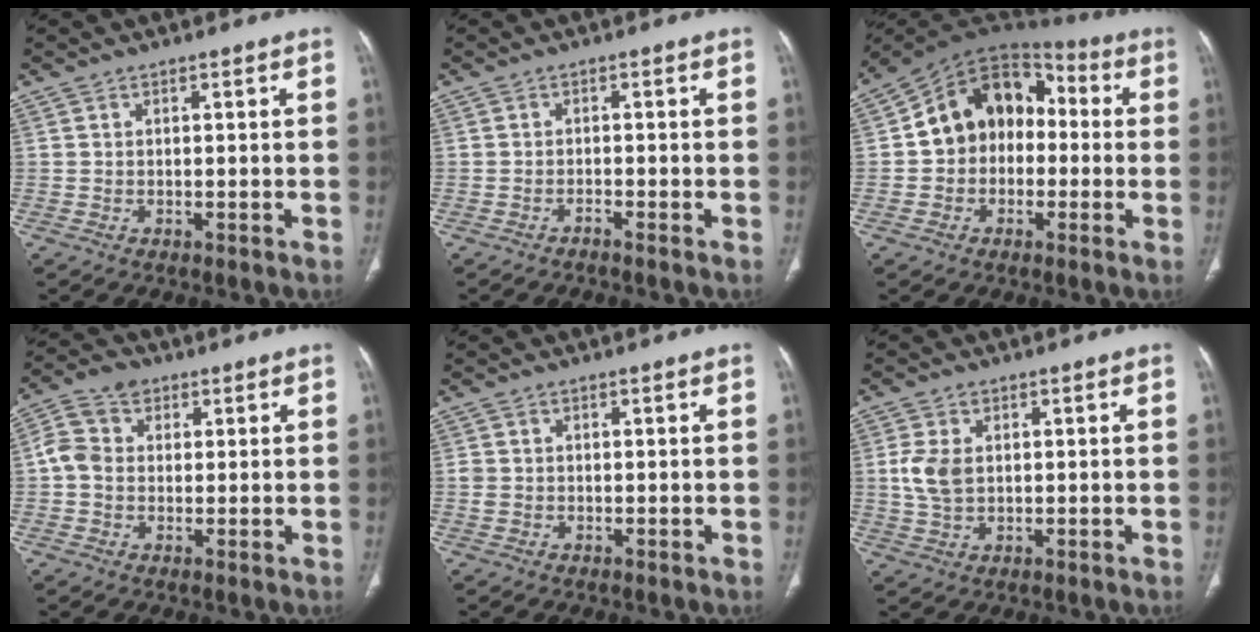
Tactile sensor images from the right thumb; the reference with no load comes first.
{"total": 0.9, "force": [-0.8, -0.2, 0.3], "torque": [-0.012, 0.008, -0.017]}
{"total": 15.5, "force": [0.2, 11.8, 10.0], "torque": [-0.114, 0.050, -0.011]}
{"total": 6.9, "force": [1.0, 5.9, 3.6], "torque": [-0.066, 0.019, 0.011]}
{"total": 1.3, "force": [-0.1, 1.1, 0.5], "torque": [-0.009, 0.002, 0.001]}
{"total": 5.6, "force": [0.8, 3.8, 4.0], "torque": [-0.083, 0.002, 0.020]}